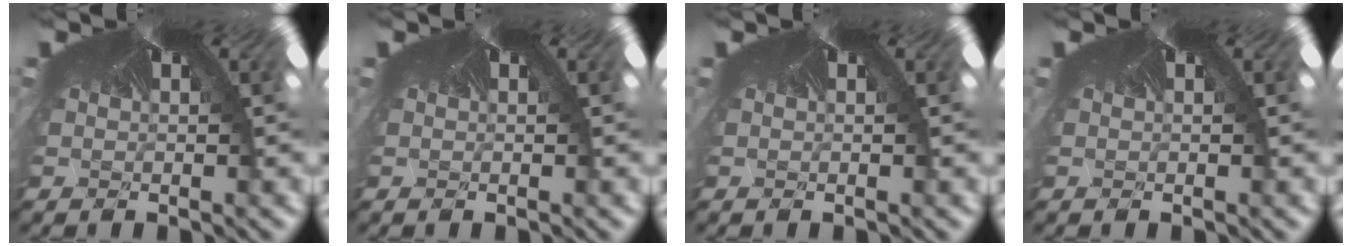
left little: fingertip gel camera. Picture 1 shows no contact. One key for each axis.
{"total": 0.0}
{"total": 0.0}
{"total": 0.0}